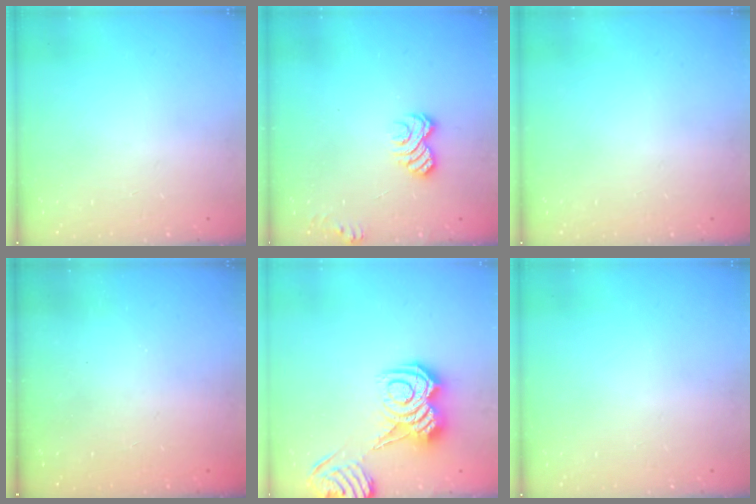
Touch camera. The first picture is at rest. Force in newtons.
{"total": 6.0, "press": 5.8, "slide": 1.3}
{"total": 0.0}
{"total": 2.5, "press": 2.4, "slide": 0.8}
{"total": 9.6, "press": 9.5, "slide": 1.1}
{"total": 0.0}